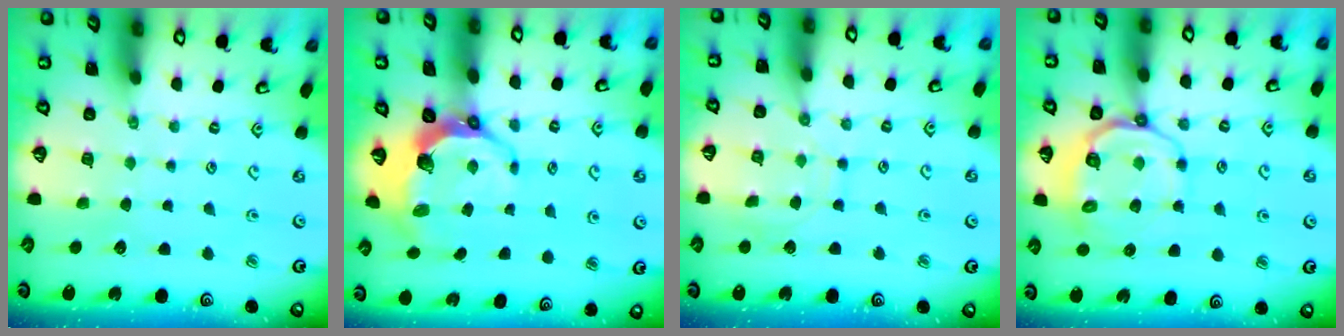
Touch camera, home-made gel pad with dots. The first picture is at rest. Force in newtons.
{"total": 8.0, "press": 6.4, "slide": 4.8}
{"total": 9.2, "press": 9.2, "slide": 0.7}
{"total": 9.0, "press": 8.8, "slide": 2.1}